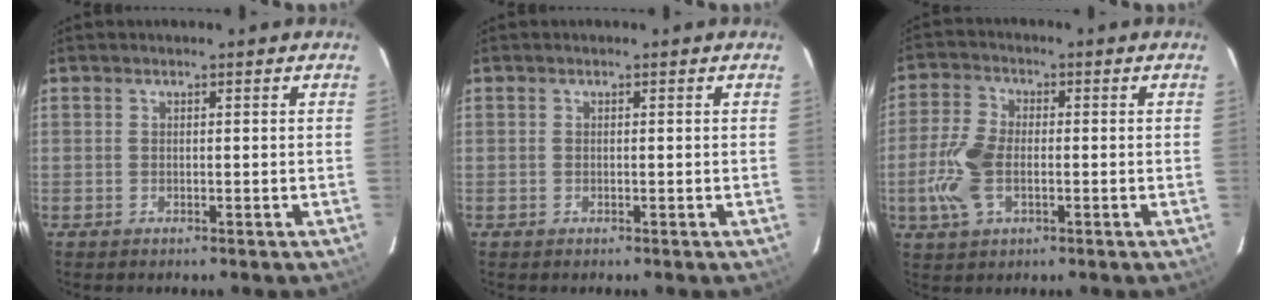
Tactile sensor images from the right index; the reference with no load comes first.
{"total": 0.0}
{"total": 8.8, "force": [-2.0, 5.1, 7.0], "torque": [-0.158, 0.003, -0.038]}